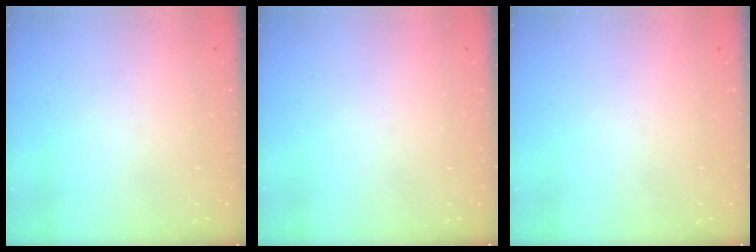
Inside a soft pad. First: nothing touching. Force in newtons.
{"total": 0.0}
{"total": 0.0}